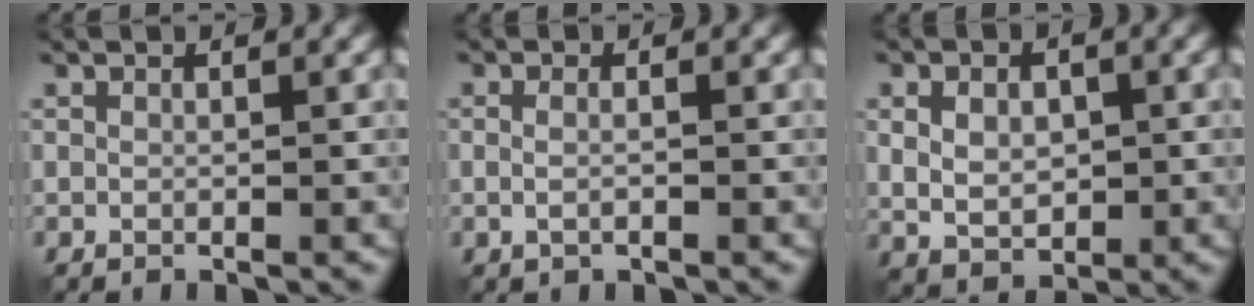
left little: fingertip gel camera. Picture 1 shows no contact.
{"total": 1.4, "force": [0.0, 0.6, 1.2], "torque": [-0.017, -0.007, -0.010]}
{"total": 4.1, "force": [0.1, 2.8, 2.9], "torque": [-0.053, -0.003, 0.007]}